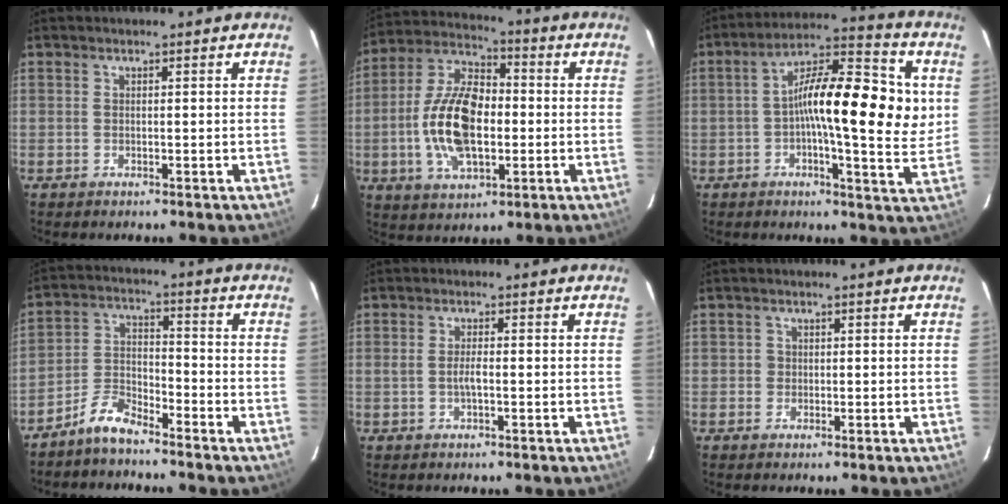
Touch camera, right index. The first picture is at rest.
{"total": 15.9, "force": [-2.2, 8.3, 13.4], "torque": [-0.272, 0.010, -0.041]}
{"total": 17.4, "force": [1.8, 4.8, 16.7], "torque": [-0.255, 0.024, 0.012]}
{"total": 6.4, "force": [-5.5, 1.7, 2.8], "torque": [-0.067, 0.019, -0.112]}
{"total": 2.1, "force": [-0.5, 0.4, 2.0], "torque": [-0.039, 0.001, -0.010]}
{"total": 1.3, "force": [-0.2, 1.3, 0.1], "torque": [0.001, 0.002, -0.003]}